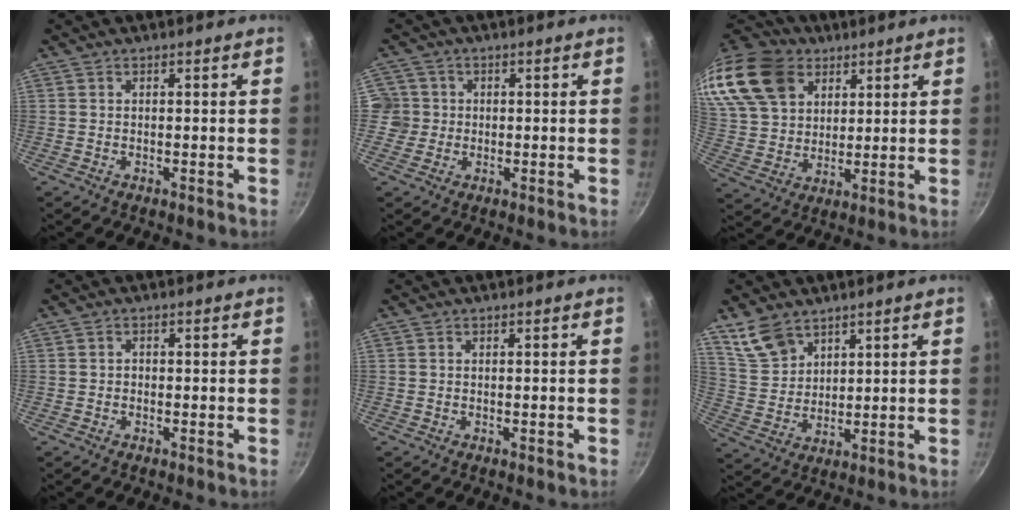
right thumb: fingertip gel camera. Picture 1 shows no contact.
{"total": 4.4, "force": [0.1, 4.4, 0.7], "torque": [0.021, 0.006, -0.004]}
{"total": 20.7, "force": [11.6, 14.3, 9.5], "torque": [-0.188, -0.011, 0.226]}
{"total": 0.8, "force": [-0.2, 0.7, 0.3], "torque": [-0.005, 0.004, -0.005]}
{"total": 0.0}
{"total": 8.1, "force": [5.7, 4.8, 3.2], "torque": [-0.046, -0.017, 0.124]}